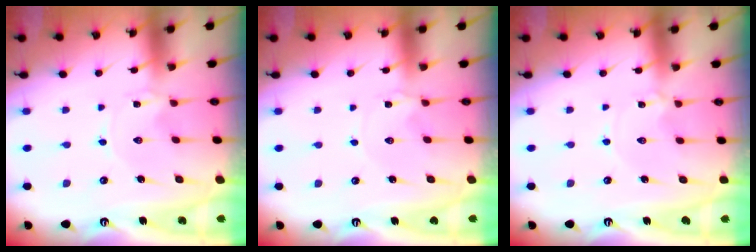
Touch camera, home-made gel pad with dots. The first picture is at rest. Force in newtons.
{"total": 0.8, "press": 0.8, "slide": 0.0}
{"total": 1.1, "press": 1.0, "slide": 0.1}